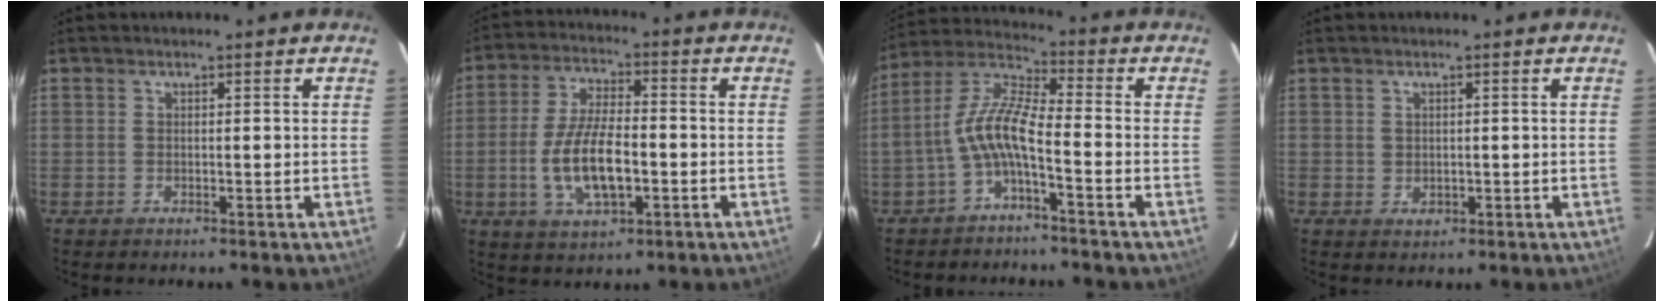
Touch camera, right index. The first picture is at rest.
{"total": 11.6, "force": [-2.7, 4.5, 10.4], "torque": [-0.209, -0.002, -0.045]}
{"total": 8.0, "force": [-3.2, 1.5, 7.2], "torque": [-0.170, 0.017, -0.064]}
{"total": 1.3, "force": [0.4, 1.2, 0.4], "torque": [-0.002, 0.004, 0.011]}